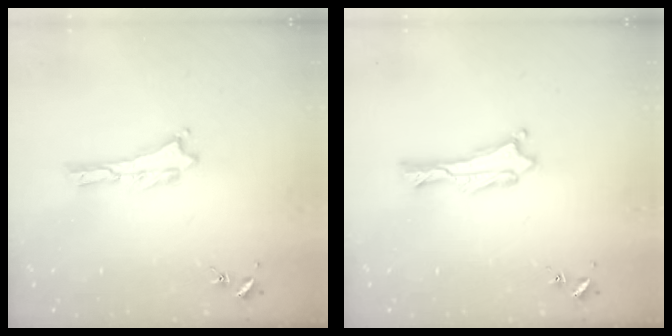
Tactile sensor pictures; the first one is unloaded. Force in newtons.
{"total": 0.8, "press": 0.7, "slide": 0.2}